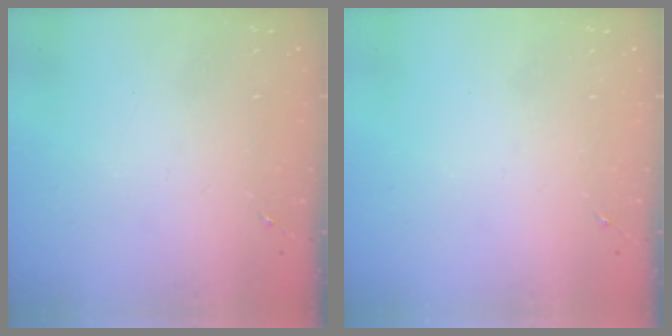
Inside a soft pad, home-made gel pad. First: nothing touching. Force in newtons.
{"total": 0.0}